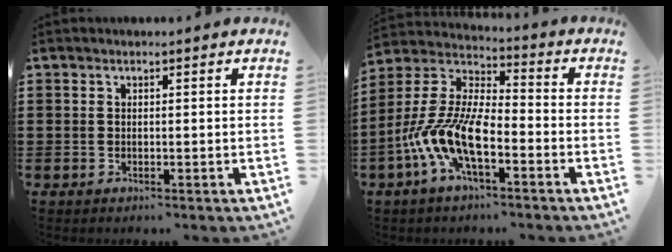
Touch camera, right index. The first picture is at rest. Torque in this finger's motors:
{"motor_torque": [2.14, 0.00, 0.77, 0.21]}